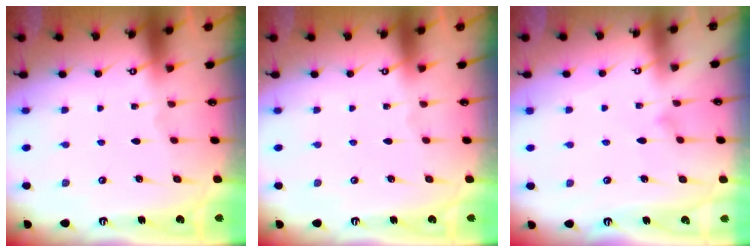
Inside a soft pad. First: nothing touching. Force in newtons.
{"total": 0.0}
{"total": 7.6, "press": 7.6, "slide": 0.5}